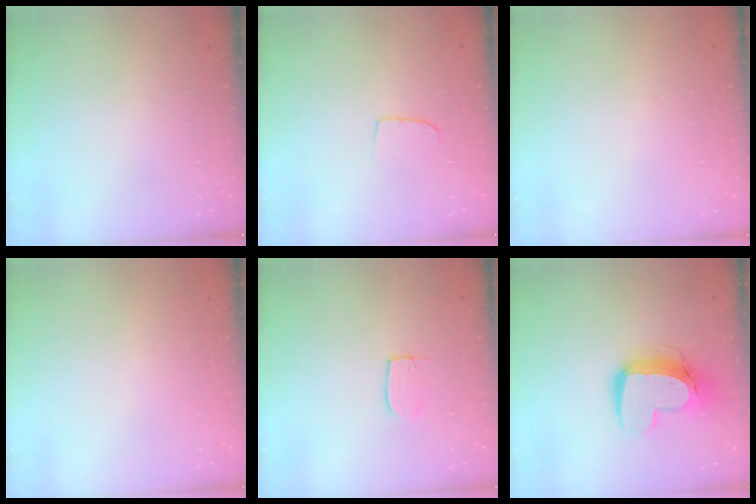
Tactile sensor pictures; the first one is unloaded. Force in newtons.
{"total": 5.6, "press": 5.6, "slide": 0.4}
{"total": 0.0}
{"total": 0.0}
{"total": 4.8, "press": 4.8, "slide": 0.3}
{"total": 13.5, "press": 13.4, "slide": 1.4}